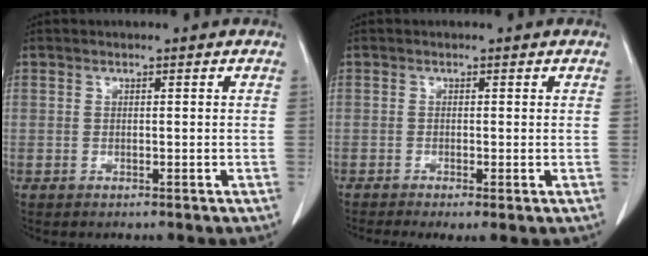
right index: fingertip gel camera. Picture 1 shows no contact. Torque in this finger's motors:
{"motor_torque": [0.81, -0.78, 0.09, 0.06]}